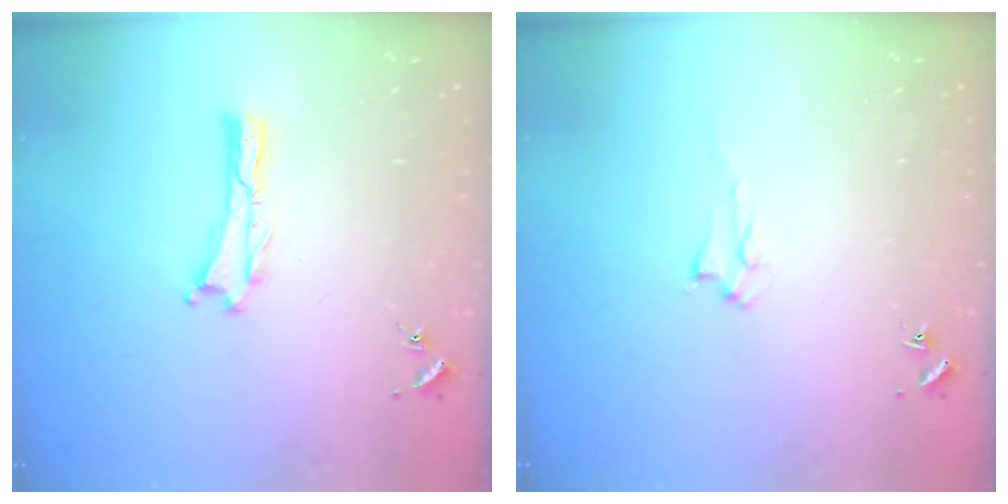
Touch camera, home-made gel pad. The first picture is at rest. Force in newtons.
{"total": 1.6, "press": 1.6, "slide": 0.2}